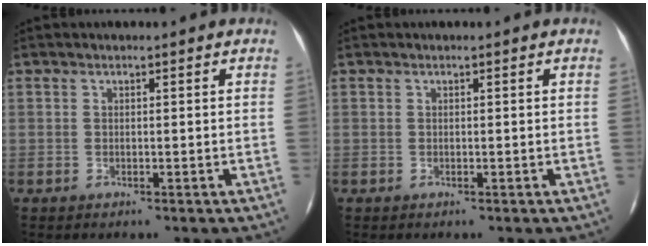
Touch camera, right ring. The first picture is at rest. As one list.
[{"total": 0.0}]